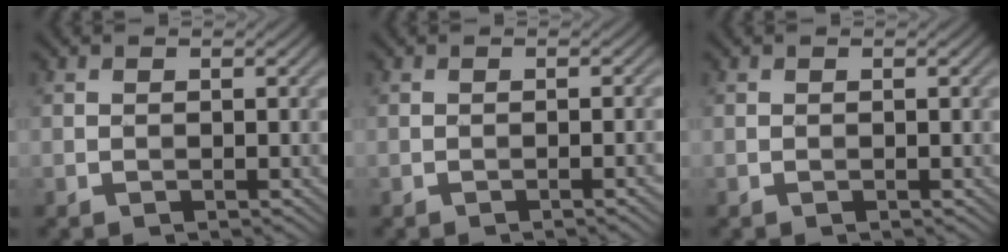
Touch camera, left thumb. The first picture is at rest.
{"total": 0.7, "force": [-0.5, -0.4, 0.4], "torque": [-0.006, 0.002, -0.008]}
{"total": 0.0}